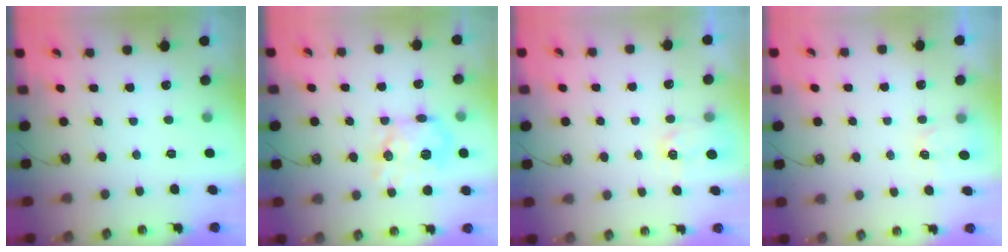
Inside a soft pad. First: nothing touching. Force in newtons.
{"total": 12.4, "press": 12.4, "slide": 0.6}
{"total": 3.0, "press": 2.9, "slide": 0.5}
{"total": 2.6, "press": 2.5, "slide": 0.4}